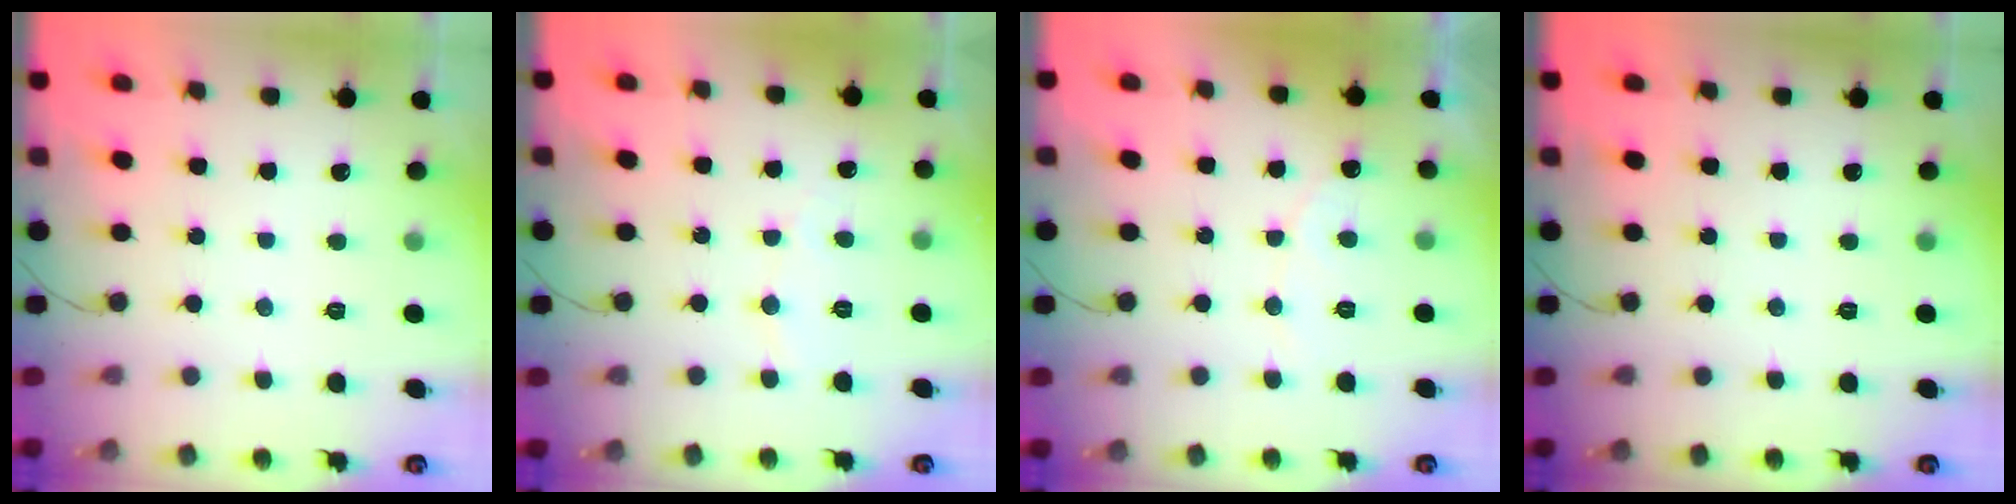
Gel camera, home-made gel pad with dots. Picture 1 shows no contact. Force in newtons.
{"total": 3.0, "press": 2.9, "slide": 0.2}
{"total": 5.7, "press": 5.7, "slide": 0.3}
{"total": 0.0}